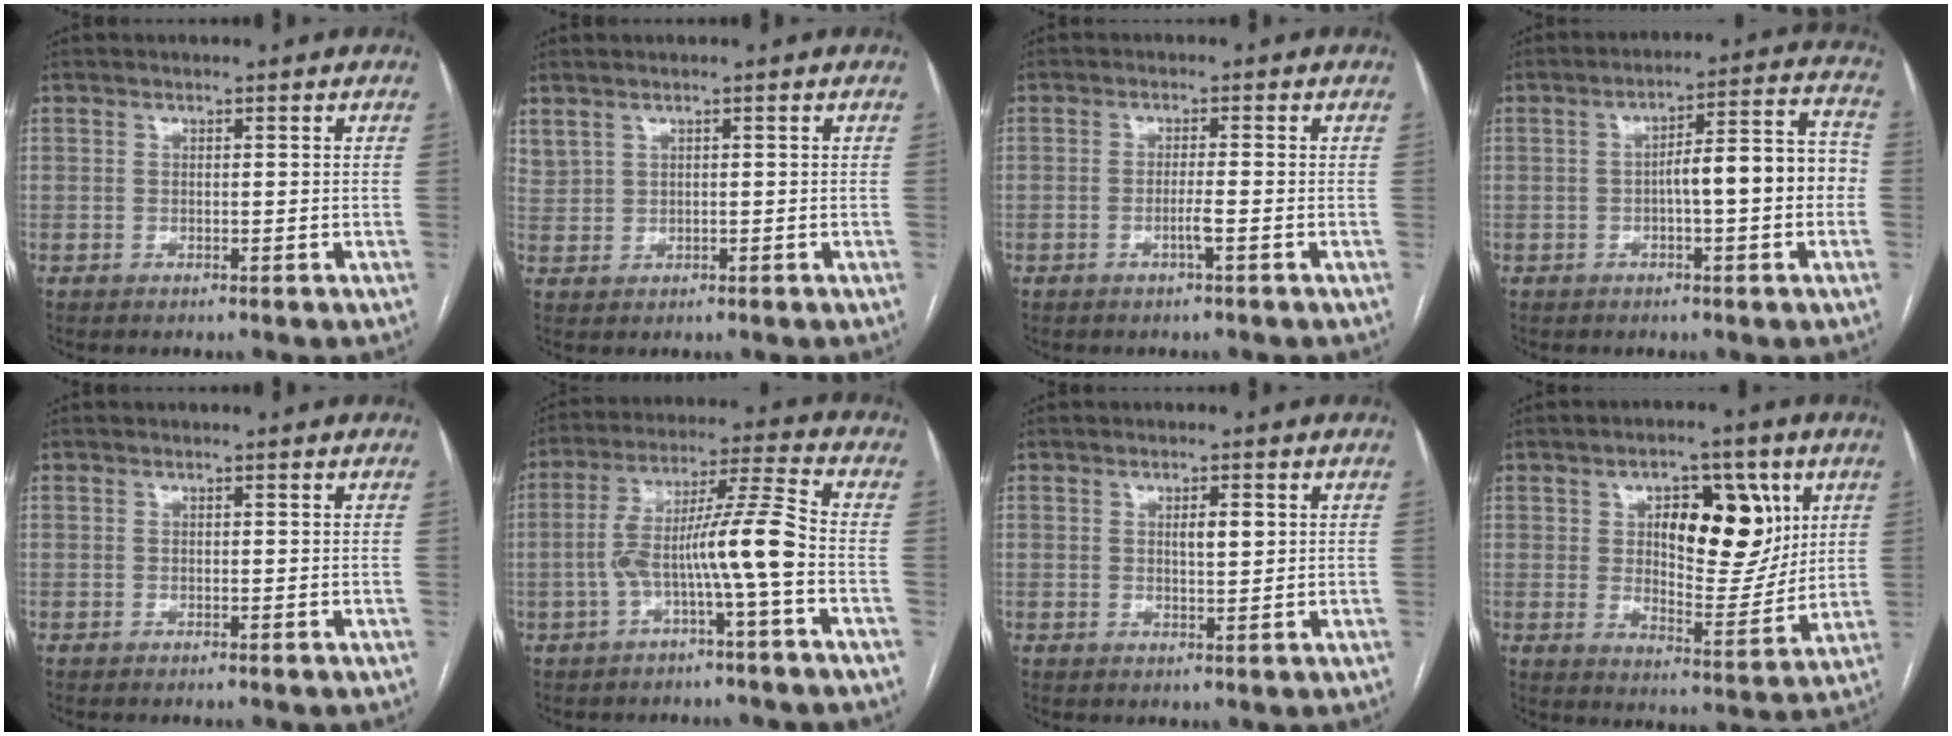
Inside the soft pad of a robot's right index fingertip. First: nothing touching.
{"total": 2.1, "force": [1.8, 1.1, 0.5], "torque": [-0.014, 0.006, 0.043]}
{"total": 2.1, "force": [-0.9, -0.3, 1.9], "torque": [-0.035, -0.002, -0.017]}
{"total": 10.2, "force": [-1.2, 1.9, 10.0], "torque": [-0.134, 0.041, -0.017]}
{"total": 0.0}
{"total": 10.6, "force": [-2.7, -0.4, 10.2], "torque": [-0.186, 0.034, -0.050]}
{"total": 2.6, "force": [0.7, 0.9, 2.4], "torque": [-0.035, -0.002, 0.013]}
{"total": 13.4, "force": [4.5, 5.9, 11.1], "torque": [-0.153, 0.009, 0.078]}